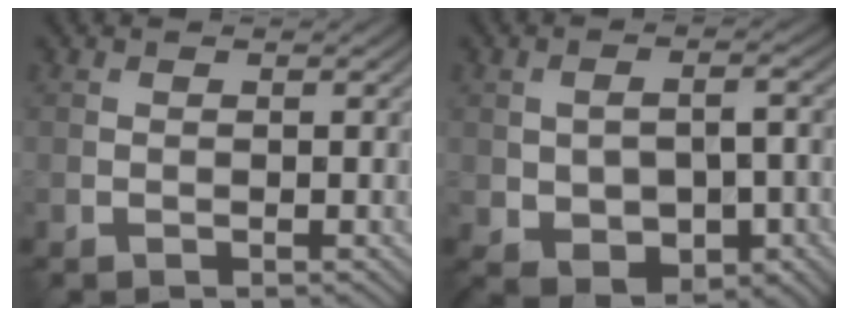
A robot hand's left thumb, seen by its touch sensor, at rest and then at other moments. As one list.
[{"total": 8.0, "force": [-1.8, 4.9, 6.1], "torque": [-0.111, -0.017, -0.019]}]